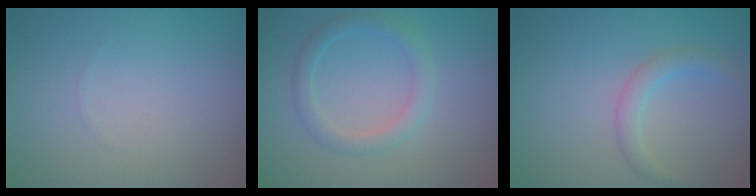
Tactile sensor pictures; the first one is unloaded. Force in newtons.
{"total": 2.3, "press": 2.3, "slide": 0.1}
{"total": 1.7, "press": 1.7, "slide": 0.0}